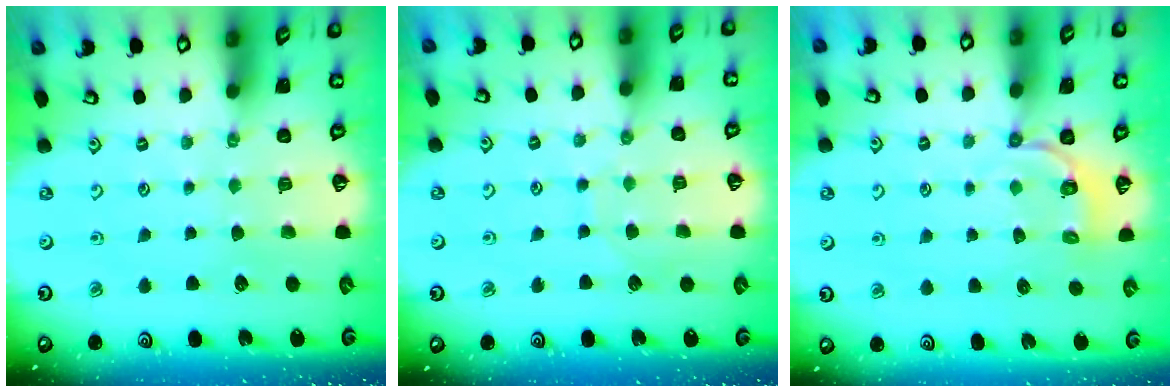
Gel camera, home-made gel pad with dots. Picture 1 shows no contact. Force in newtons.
{"total": 6.4, "press": 6.4, "slide": 0.2}
{"total": 3.8, "press": 2.8, "slide": 2.5}